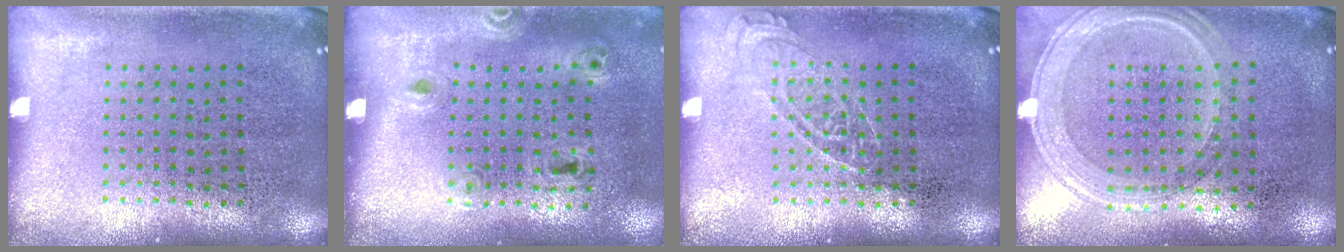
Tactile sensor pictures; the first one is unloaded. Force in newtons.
{"total": 1.5, "press": 0.9, "slide": 1.2}
{"total": 1.5, "press": 1.4, "slide": 0.2}
{"total": 1.3, "press": 1.2, "slide": 0.3}